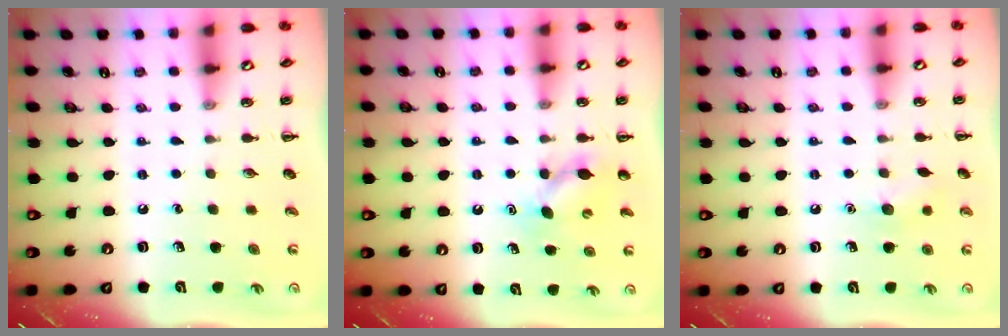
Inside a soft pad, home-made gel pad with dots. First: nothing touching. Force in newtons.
{"total": 7.7, "press": 7.6, "slide": 1.4}
{"total": 7.4, "press": 7.2, "slide": 1.7}